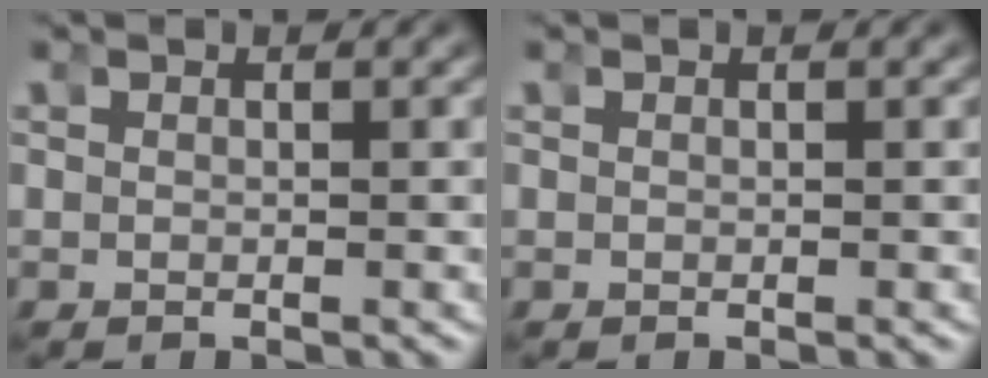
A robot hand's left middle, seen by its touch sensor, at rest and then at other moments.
{"total": 0.0}